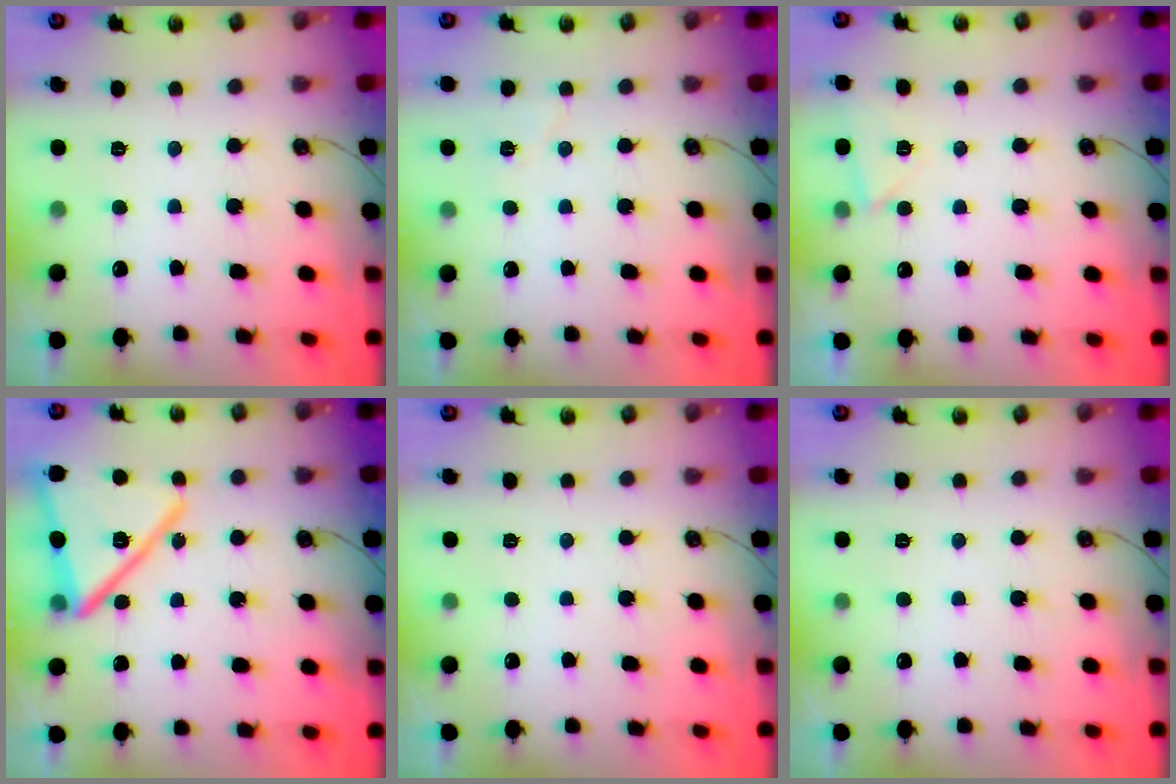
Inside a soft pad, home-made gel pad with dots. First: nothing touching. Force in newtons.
{"total": 4.9, "press": 4.6, "slide": 1.7}
{"total": 4.4, "press": 2.0, "slide": 4.0}
{"total": 20.3, "press": 20.3, "slide": 1.1}
{"total": 0.0}
{"total": 0.0}